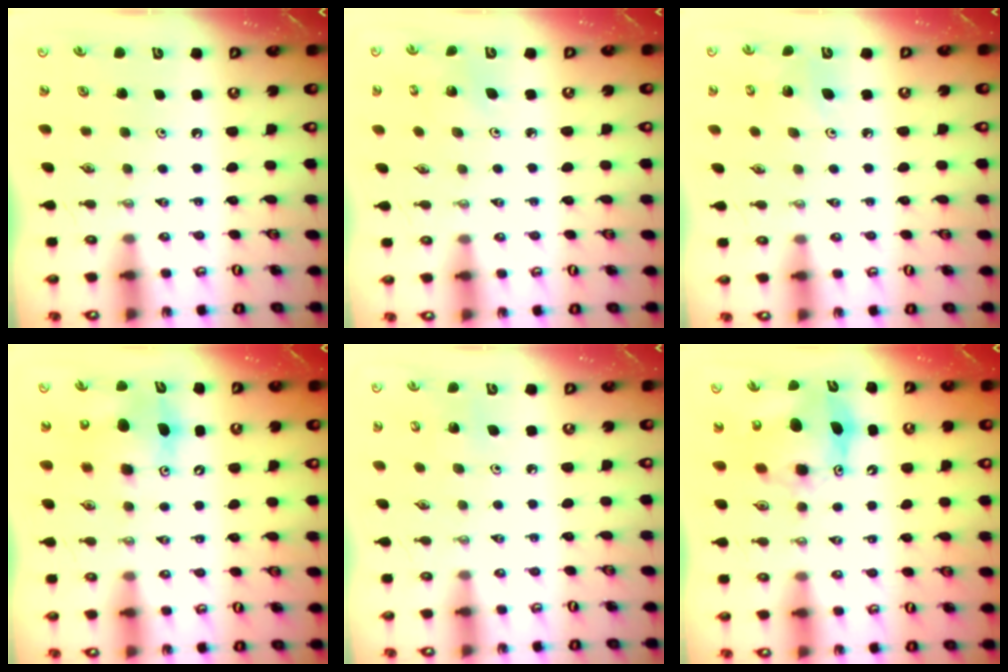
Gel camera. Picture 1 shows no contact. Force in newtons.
{"total": 1.7, "press": 1.6, "slide": 0.2}
{"total": 4.7, "press": 4.5, "slide": 1.6}
{"total": 9.1, "press": 9.0, "slide": 1.8}
{"total": 5.7, "press": 5.6, "slide": 1.1}
{"total": 10.6, "press": 10.5, "slide": 0.9}